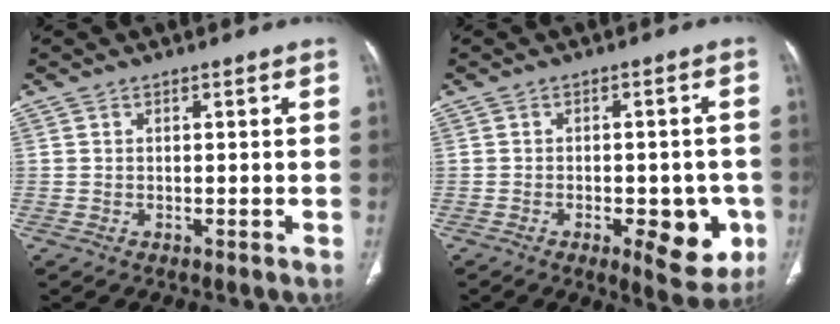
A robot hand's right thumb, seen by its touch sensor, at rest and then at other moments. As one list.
[{"total": 10.5, "force": [-3.7, 4.6, 8.6], "torque": [-0.078, 0.008, -0.038]}]